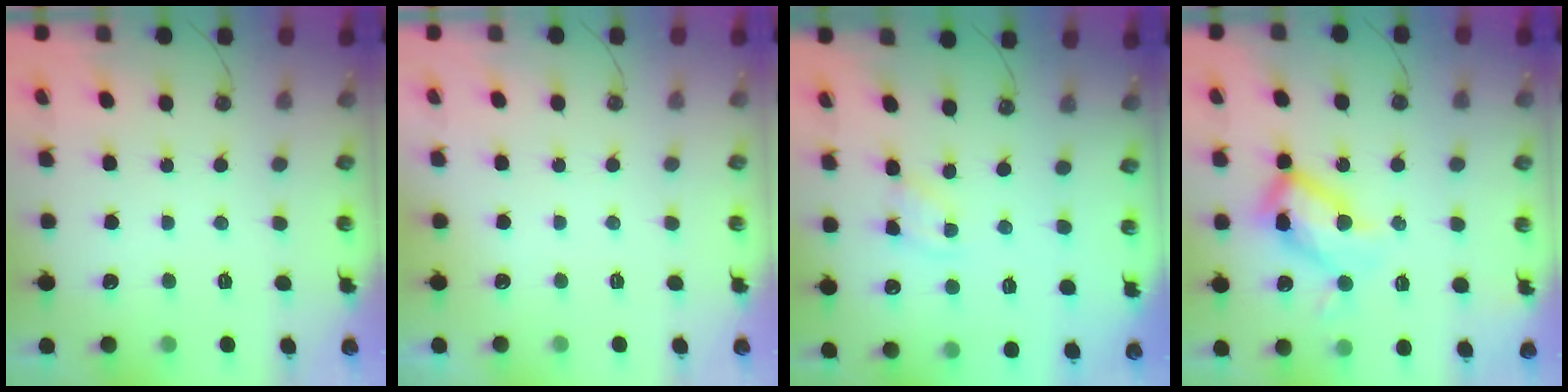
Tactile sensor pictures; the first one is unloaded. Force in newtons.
{"total": 0.0}
{"total": 2.8, "press": 2.8, "slide": 0.4}
{"total": 15.7, "press": 15.6, "slide": 1.8}